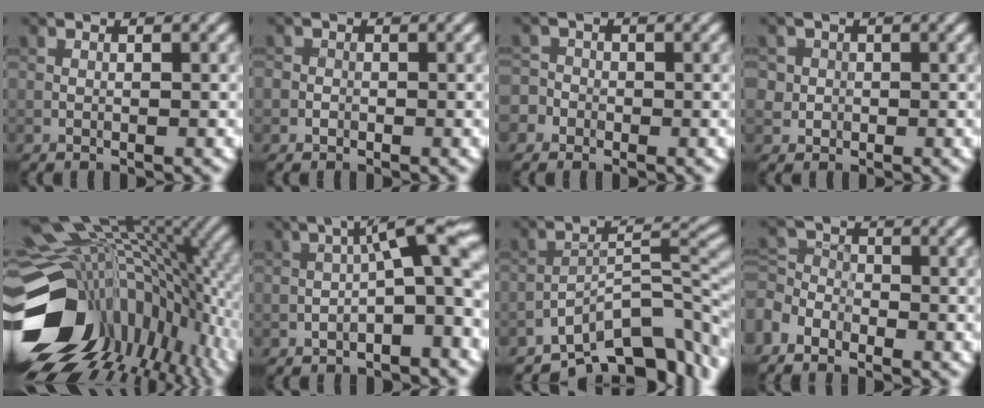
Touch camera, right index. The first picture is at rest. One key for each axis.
{"total": 0.9, "fx": -0.4, "fy": 0.9, "fz": 0.1, "tx": 0.008, "ty": -0.002, "tz": -0.008}
{"total": 2.6, "fx": -1.4, "fy": 2.2, "fz": 0.5, "tx": 0.010, "ty": 0.007, "tz": -0.036}
{"total": 2.3, "fx": 0.3, "fy": 2.2, "fz": 0.5, "tx": 0.004, "ty": 0.008, "tz": 0.008}
{"total": 19.1, "fx": -4.3, "fy": 13.0, "fz": 13.3, "tx": -0.236, "ty": -0.017, "tz": -0.040}
{"total": 6.1, "fx": -0.5, "fy": 1.3, "fz": 5.9, "tx": -0.081, "ty": 0.023, "tz": -0.016}
{"total": 8.8, "fx": -6.7, "fy": 3.0, "fz": 4.8, "tx": -0.050, "ty": -0.002, "tz": -0.125}
{"total": 3.3, "fx": -2.3, "fy": 2.0, "fz": 1.1, "tx": -0.028, "ty": 0.002, "tz": -0.057}